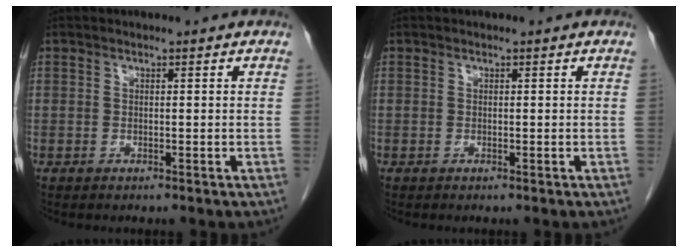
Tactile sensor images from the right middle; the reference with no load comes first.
{"total": 0.0}